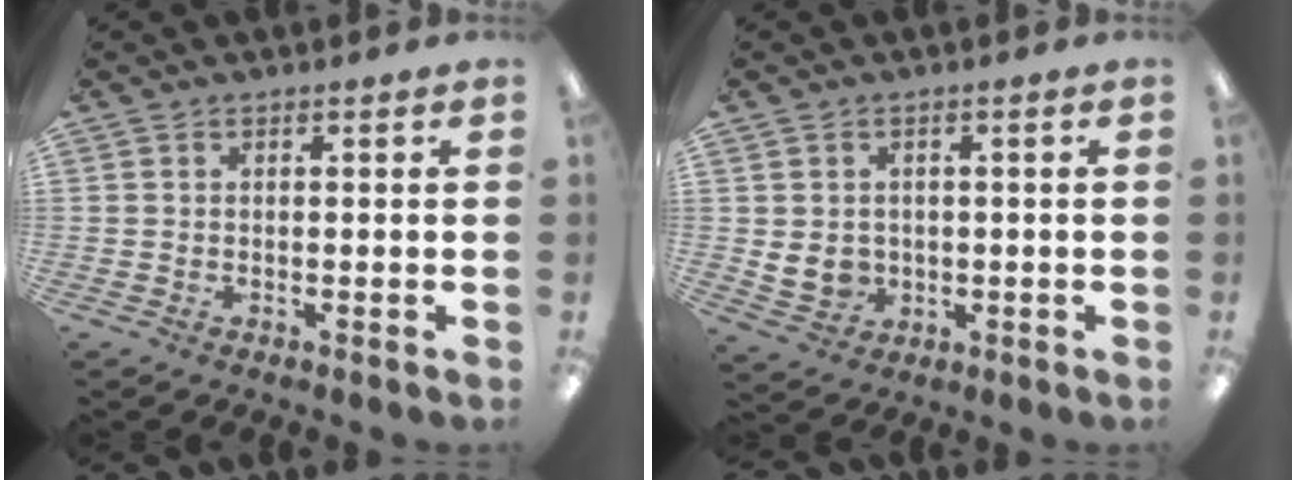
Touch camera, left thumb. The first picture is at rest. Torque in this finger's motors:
{"motor_torque": [-0.18, 0.22, 0.03, -0.17, 0.01]}